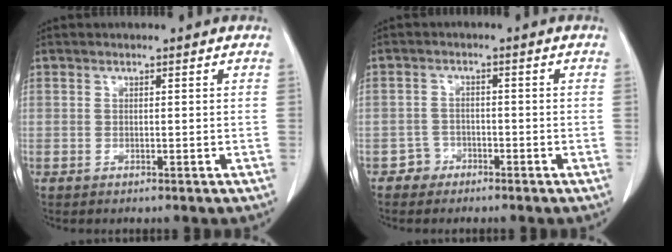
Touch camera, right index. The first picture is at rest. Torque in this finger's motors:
{"motor_torque": [-1.29, 0.47, -1.05, -0.21]}